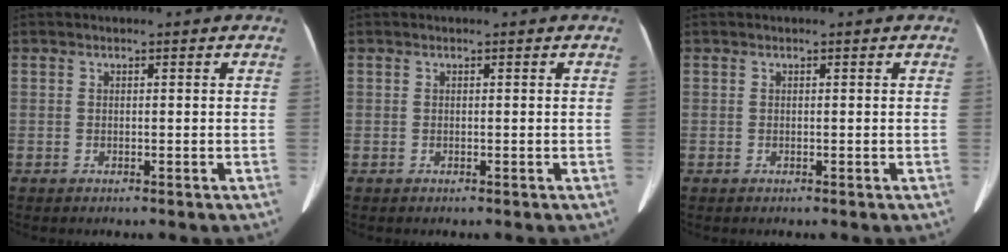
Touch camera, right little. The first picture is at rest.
{"total": 0.0}
{"total": 0.0}